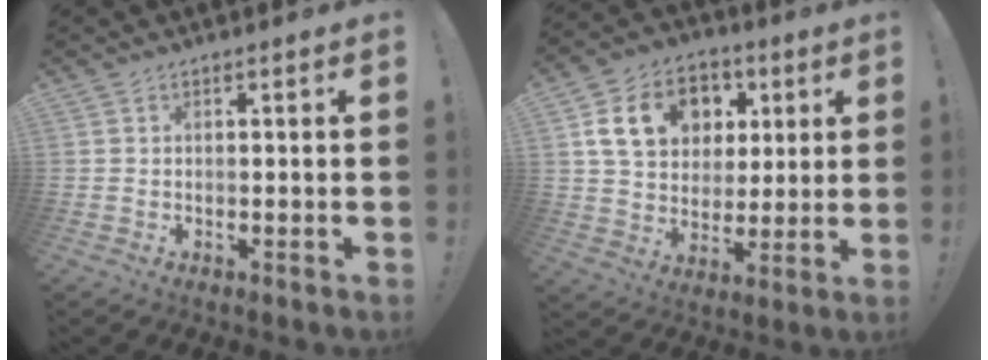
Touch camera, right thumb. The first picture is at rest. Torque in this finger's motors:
{"motor_torque": [2.04, 1.92, 0.54, -0.25, 0.05]}